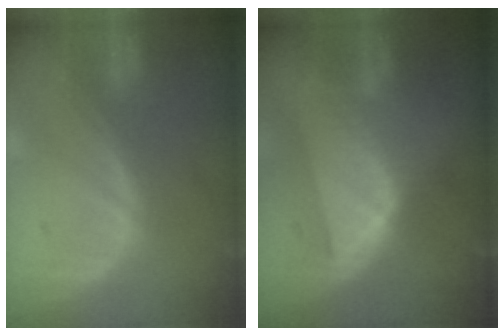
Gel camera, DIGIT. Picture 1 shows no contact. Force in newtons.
{"total": 7.5, "press": 6.9, "slide": 2.7}